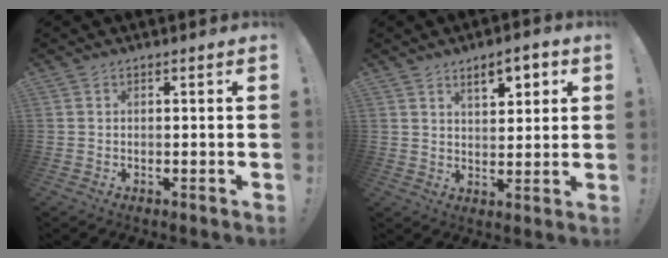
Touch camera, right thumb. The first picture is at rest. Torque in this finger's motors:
{"motor_torque": [-0.05, 0.26, 0.16, 0.12, 0.18]}